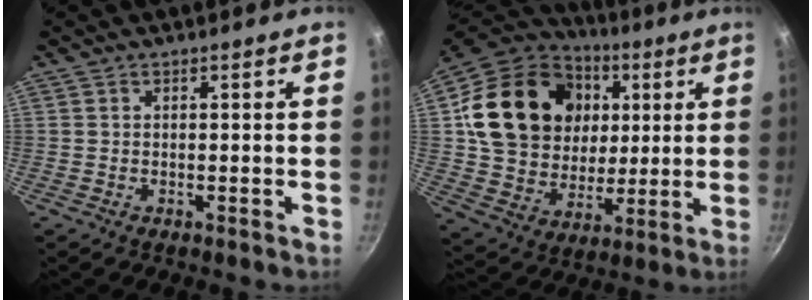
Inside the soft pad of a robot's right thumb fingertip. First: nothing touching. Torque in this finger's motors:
{"motor_torque": [0.62, 4.19, 1.35, 0.24, 0.19]}